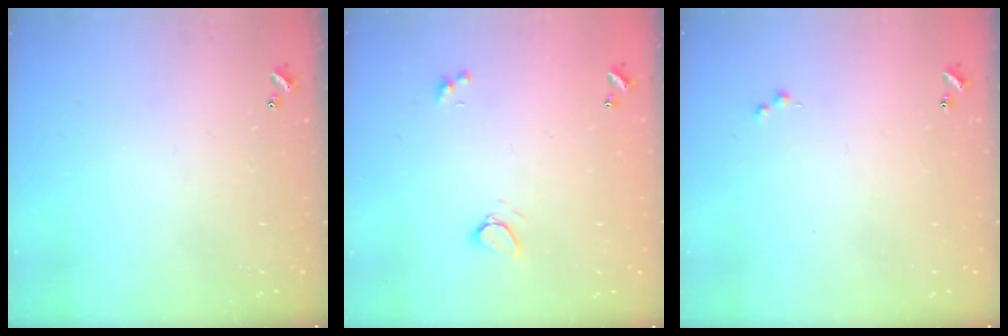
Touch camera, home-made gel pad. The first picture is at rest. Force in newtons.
{"total": 1.6, "press": 1.4, "slide": 0.6}
{"total": 0.0}